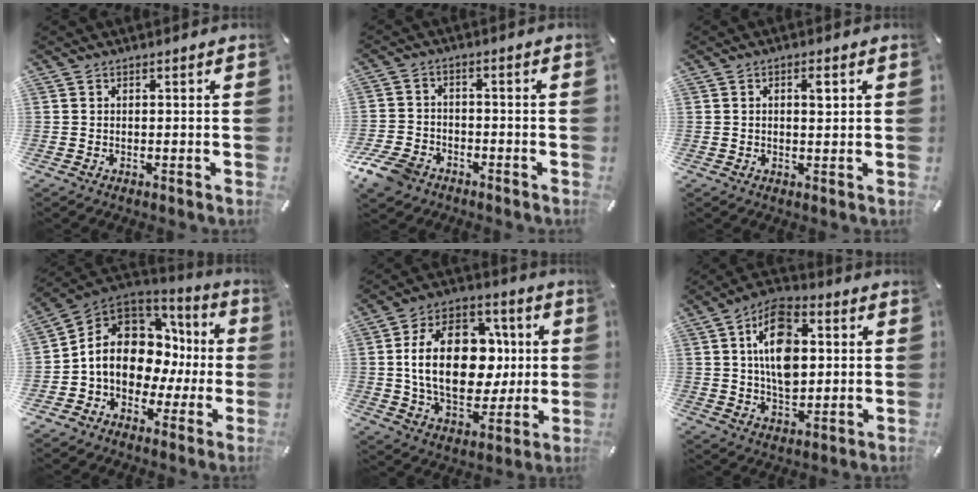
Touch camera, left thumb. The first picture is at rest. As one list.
[{"total": 7.5, "force": [-5.1, 4.7, 2.8], "torque": [-0.065, 0.026, -0.099]}, {"total": 2.6, "force": [0.6, 1.1, 2.2], "torque": [-0.032, -0.001, 0.005]}, {"total": 13.9, "force": [0.8, 11.0, 8.6], "torque": [-0.158, -0.007, 0.016]}, {"total": 22.2, "force": [1.4, 15.1, 16.2], "torque": [-0.296, 0.003, 0.024]}, {"total": 13.9, "force": [2.3, 9.1, 10.2], "torque": [-0.169, 0.006, 0.039]}]